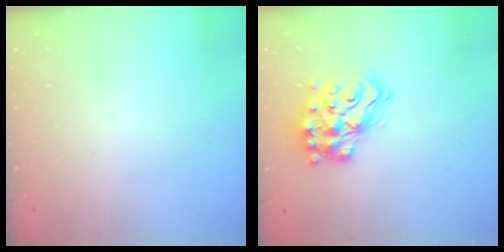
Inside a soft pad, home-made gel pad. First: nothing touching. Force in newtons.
{"total": 17.5, "press": 17.5, "slide": 1.0}